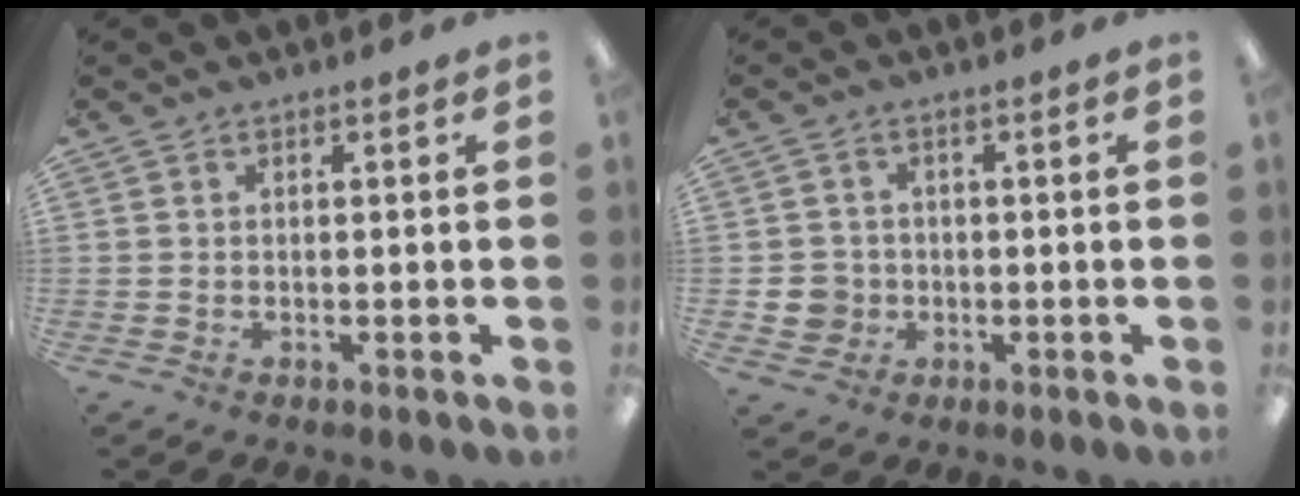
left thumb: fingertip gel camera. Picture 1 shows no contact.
{"total": 4.8, "force": [-0.8, 4.6, 1.0], "torque": [-0.020, 0.007, -0.013]}